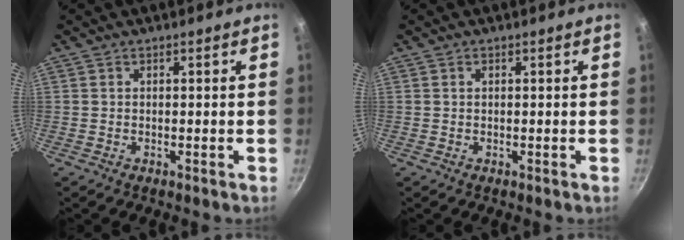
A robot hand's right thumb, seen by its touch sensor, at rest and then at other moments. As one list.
[{"total": 0.6, "force": [0.2, 0.3, 0.4], "torque": [-0.008, 0.002, 0.004]}]